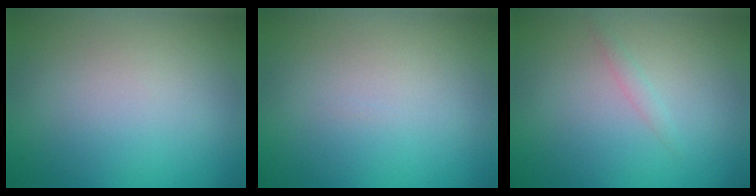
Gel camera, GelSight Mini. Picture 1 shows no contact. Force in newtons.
{"total": 0.0}
{"total": 0.8, "press": 0.8, "slide": 0.0}